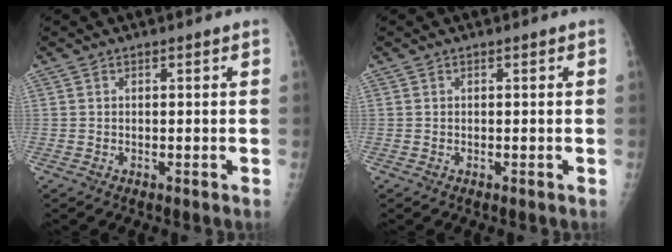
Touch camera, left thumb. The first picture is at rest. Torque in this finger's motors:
{"motor_torque": [-0.01, 0.02, 0.00, 0.00, 0.00]}